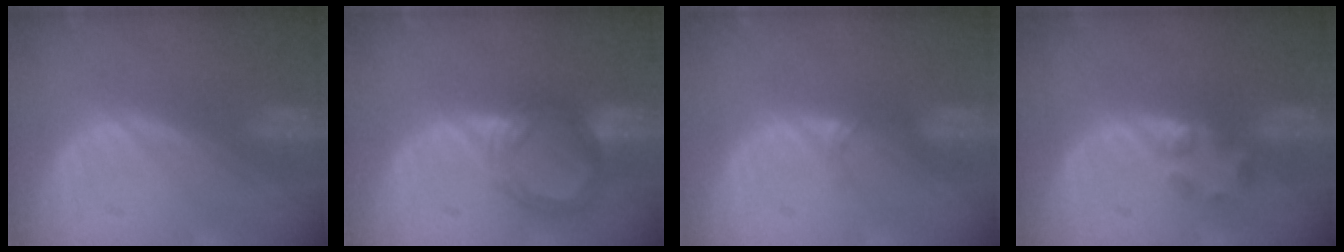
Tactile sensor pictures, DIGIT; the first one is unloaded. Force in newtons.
{"total": 5.4, "press": 5.3, "slide": 0.9}
{"total": 1.6, "press": 1.3, "slide": 1.1}
{"total": 2.3, "press": 2.2, "slide": 0.8}